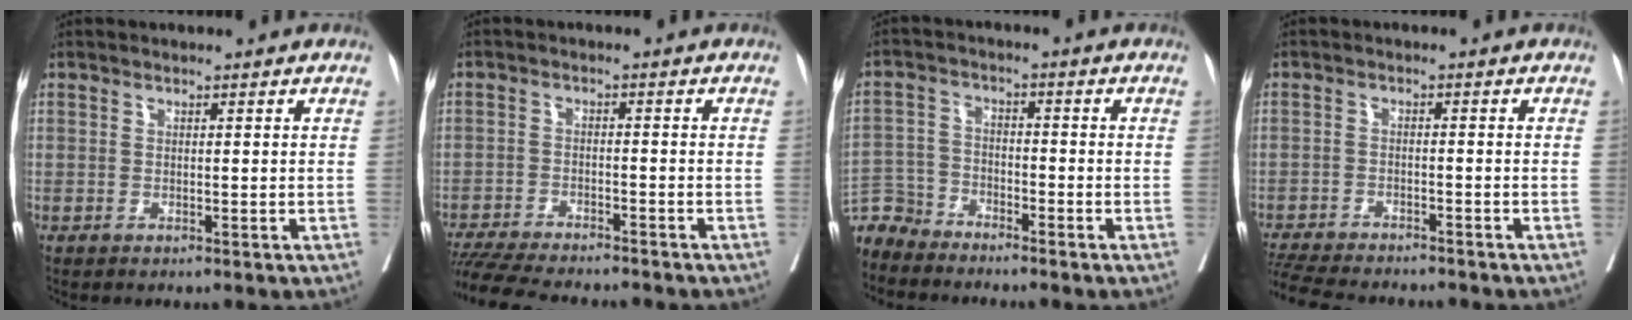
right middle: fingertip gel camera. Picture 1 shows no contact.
{"total": 14.2, "force": [-12.8, 1.9, 5.8], "torque": [-0.104, -0.020, -0.189]}
{"total": 5.7, "force": [-5.5, 1.1, -0.9], "torque": [0.020, 0.003, -0.111]}
{"total": 13.0, "force": [-11.8, 2.4, 5.1], "torque": [-0.102, -0.016, -0.172]}